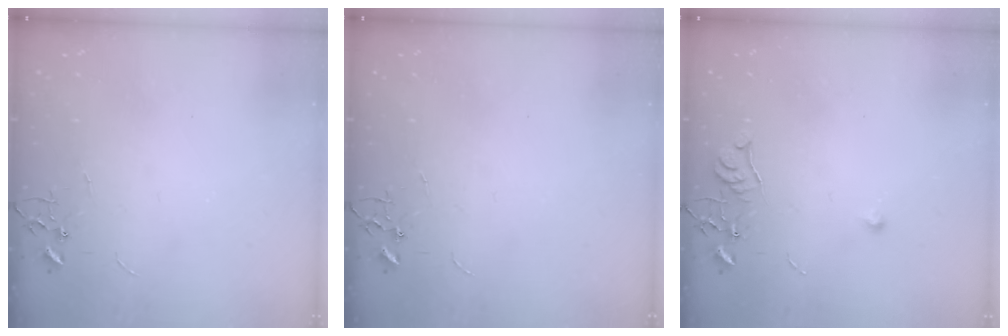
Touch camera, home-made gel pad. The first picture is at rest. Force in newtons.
{"total": 0.0}
{"total": 7.1, "press": 7.1, "slide": 0.7}